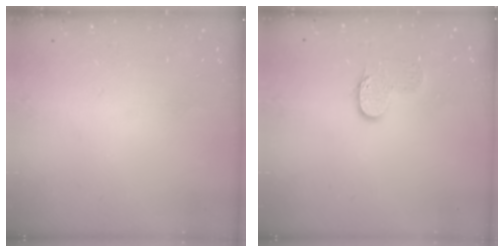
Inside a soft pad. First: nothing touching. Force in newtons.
{"total": 6.8, "press": 6.8, "slide": 0.3}